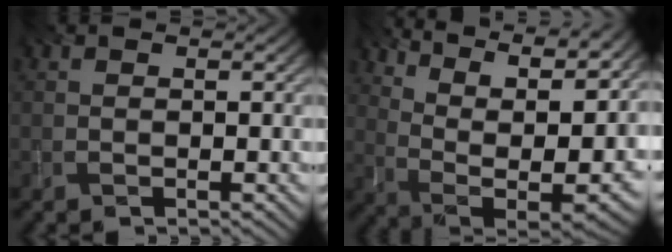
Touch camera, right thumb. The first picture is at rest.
{"total": 16.0, "force": [8.9, 6.1, 11.9], "torque": [-0.190, 0.033, 0.140]}